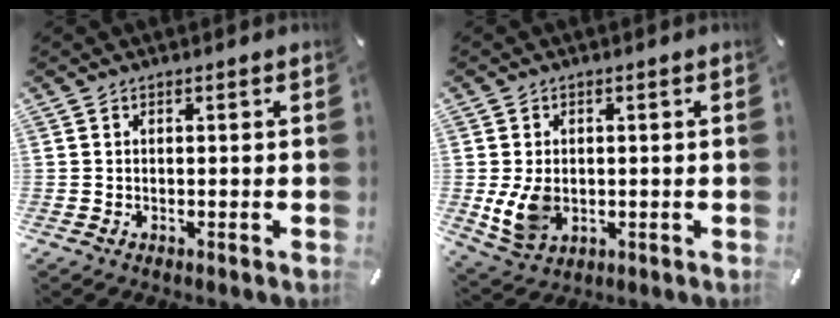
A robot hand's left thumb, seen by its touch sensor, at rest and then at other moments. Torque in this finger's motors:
{"motor_torque": [-0.11, 0.49, -0.02, -0.31, 0.03]}